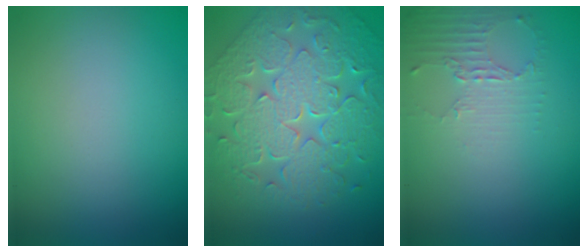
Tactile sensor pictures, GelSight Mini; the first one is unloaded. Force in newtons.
{"total": 9.0, "press": 6.7, "slide": 6.0}
{"total": 2.3, "press": 1.6, "slide": 1.6}